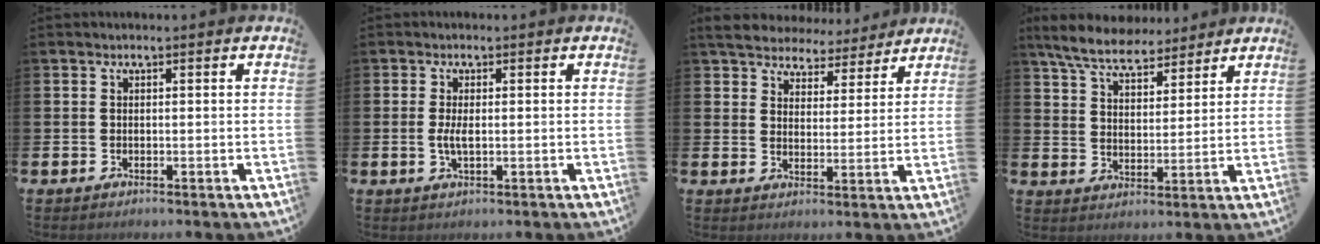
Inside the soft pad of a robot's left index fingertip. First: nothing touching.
{"total": 1.9, "force": [-0.2, 0.7, 1.8], "torque": [-0.033, 0.001, -0.004]}
{"total": 5.8, "force": [5.5, 1.9, 0.6], "torque": [-0.033, -0.039, 0.095]}
{"total": 6.9, "force": [6.4, 1.7, 1.9], "torque": [-0.069, -0.022, 0.117]}